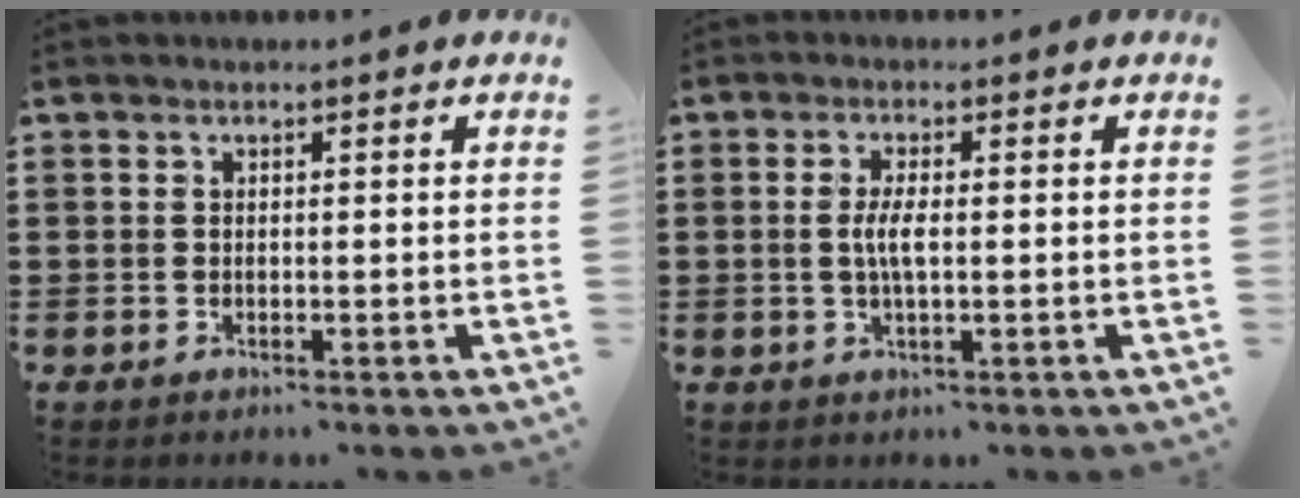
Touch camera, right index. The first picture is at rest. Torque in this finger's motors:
{"motor_torque": [1.04, 0.16, 0.52, 0.15]}